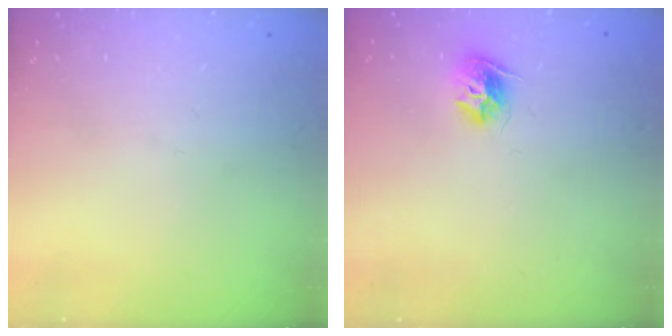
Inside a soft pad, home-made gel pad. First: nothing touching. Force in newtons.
{"total": 9.3, "press": 9.3, "slide": 0.3}